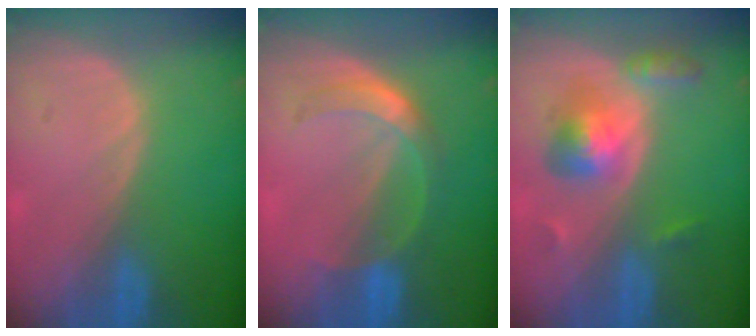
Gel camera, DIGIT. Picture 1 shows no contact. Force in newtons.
{"total": 5.8, "press": 5.0, "slide": 2.8}
{"total": 5.7, "press": 5.7, "slide": 0.4}